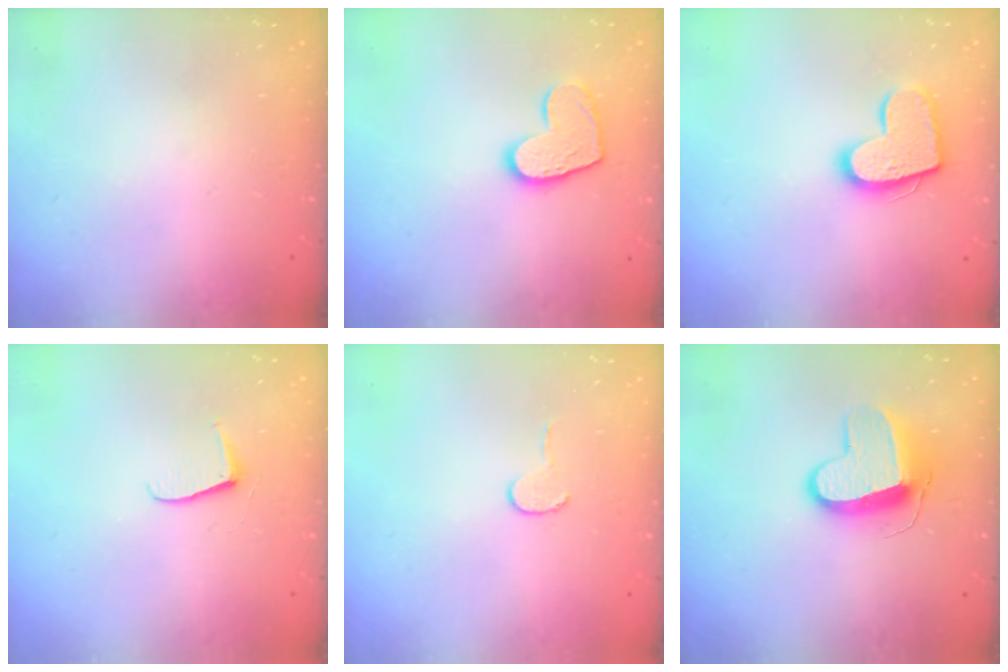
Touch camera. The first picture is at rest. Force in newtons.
{"total": 10.6, "press": 10.6, "slide": 0.8}
{"total": 14.5, "press": 14.5, "slide": 0.9}
{"total": 5.5, "press": 5.5, "slide": 0.6}
{"total": 3.9, "press": 3.9, "slide": 0.3}
{"total": 11.7, "press": 11.7, "slide": 0.9}